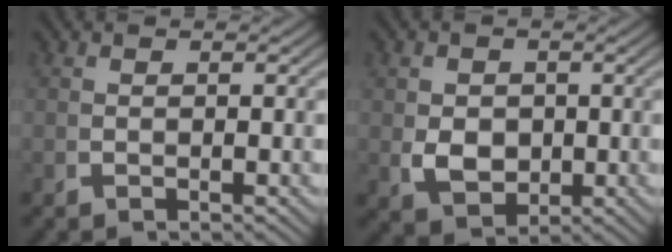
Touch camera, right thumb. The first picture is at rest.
{"total": 5.0, "force": [-0.2, 3.8, 3.2], "torque": [-0.066, -0.025, 0.017]}